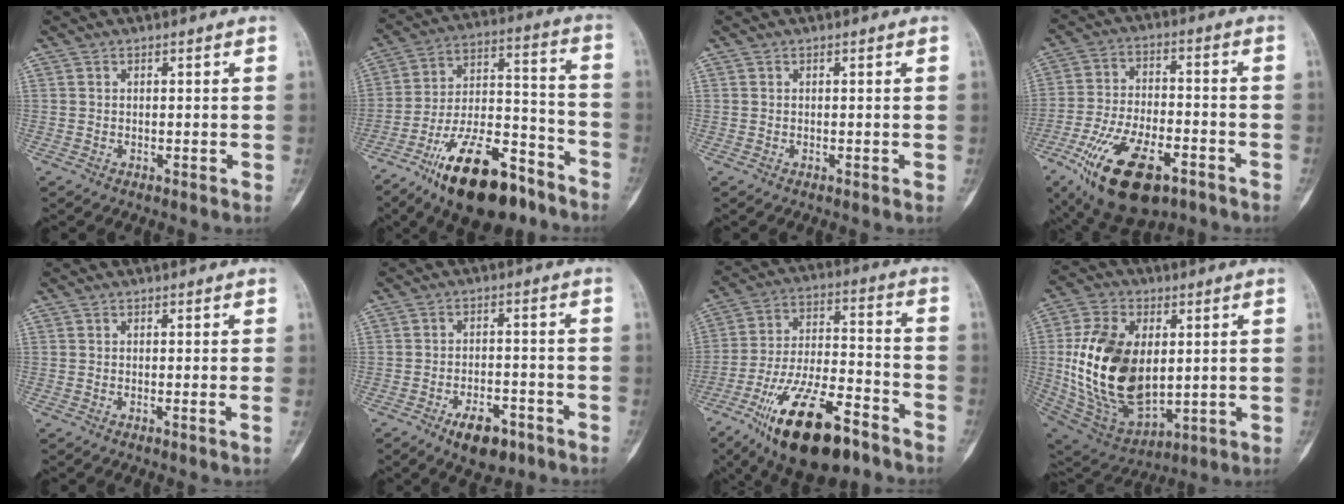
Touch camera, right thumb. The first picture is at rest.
{"total": 22.1, "force": [-14.4, 8.7, 14.4], "torque": [-0.234, 0.088, -0.242]}
{"total": 0.0}
{"total": 19.4, "force": [-10.2, 8.9, 14.0], "torque": [-0.272, 0.030, -0.167]}
{"total": 0.9, "force": [-0.2, -0.4, 0.8], "torque": [-0.006, 0.000, -0.006]}
{"total": 7.7, "force": [-4.6, 3.6, 4.9], "torque": [-0.066, 0.023, -0.068]}
{"total": 22.1, "force": [-13.4, 7.9, 15.6], "torque": [-0.286, 0.063, -0.231]}
{"total": 22.9, "force": [1.6, 13.9, 18.1], "torque": [-0.333, -0.016, 0.047]}